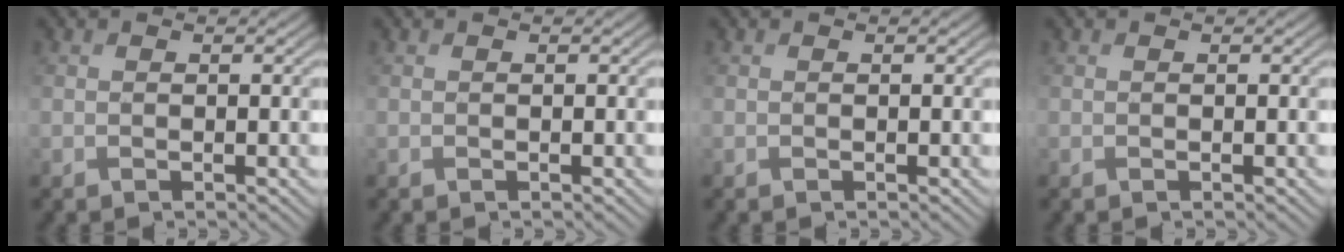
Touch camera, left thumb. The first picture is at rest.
{"total": 0.0}
{"total": 0.0}
{"total": 0.0}